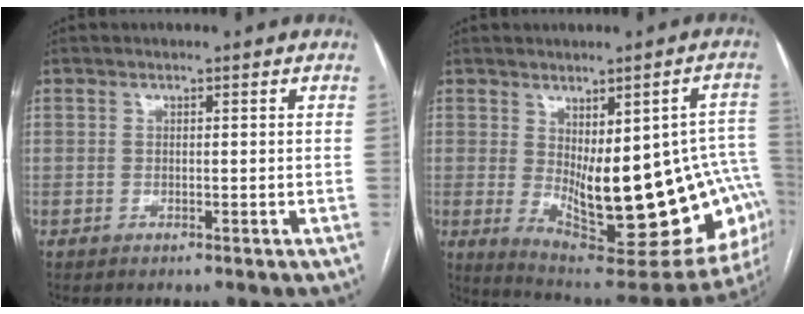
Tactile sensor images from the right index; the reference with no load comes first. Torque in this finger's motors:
{"motor_torque": [1.45, -0.68, 0.76, 0.18]}